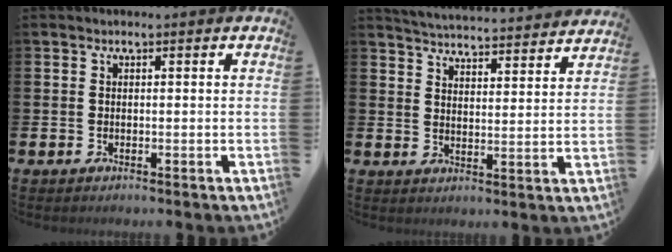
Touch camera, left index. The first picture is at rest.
{"total": 4.9, "force": [4.9, 0.1, 0.1], "torque": [-0.014, -0.044, 0.084]}